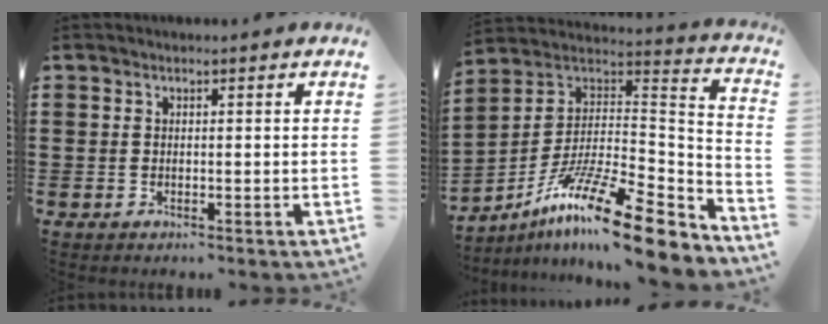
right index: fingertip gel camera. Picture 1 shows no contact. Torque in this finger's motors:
{"motor_torque": [1.52, 0.62, 0.81, 0.21]}